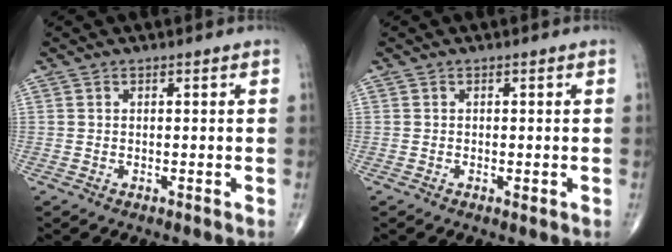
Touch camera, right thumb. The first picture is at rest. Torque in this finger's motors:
{"motor_torque": [2.69, 1.81, -0.07, -0.18, 0.03]}